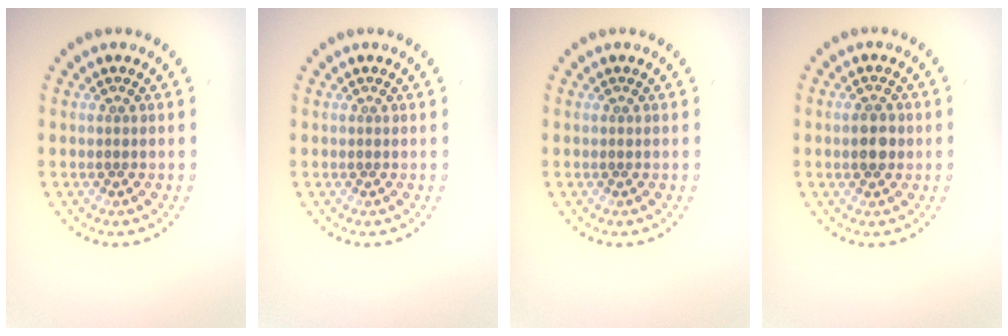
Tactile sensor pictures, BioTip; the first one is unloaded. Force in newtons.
{"total": 0.0}
{"total": 0.0}
{"total": 2.3, "press": 2.3, "slide": 0.1}